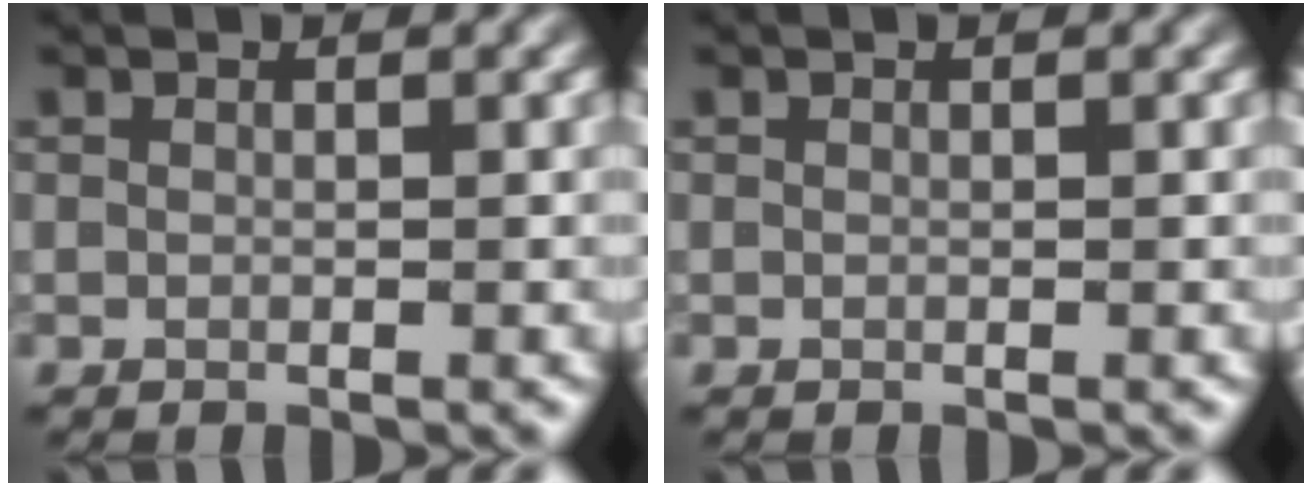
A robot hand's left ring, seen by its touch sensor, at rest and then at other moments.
{"total": 0.0}